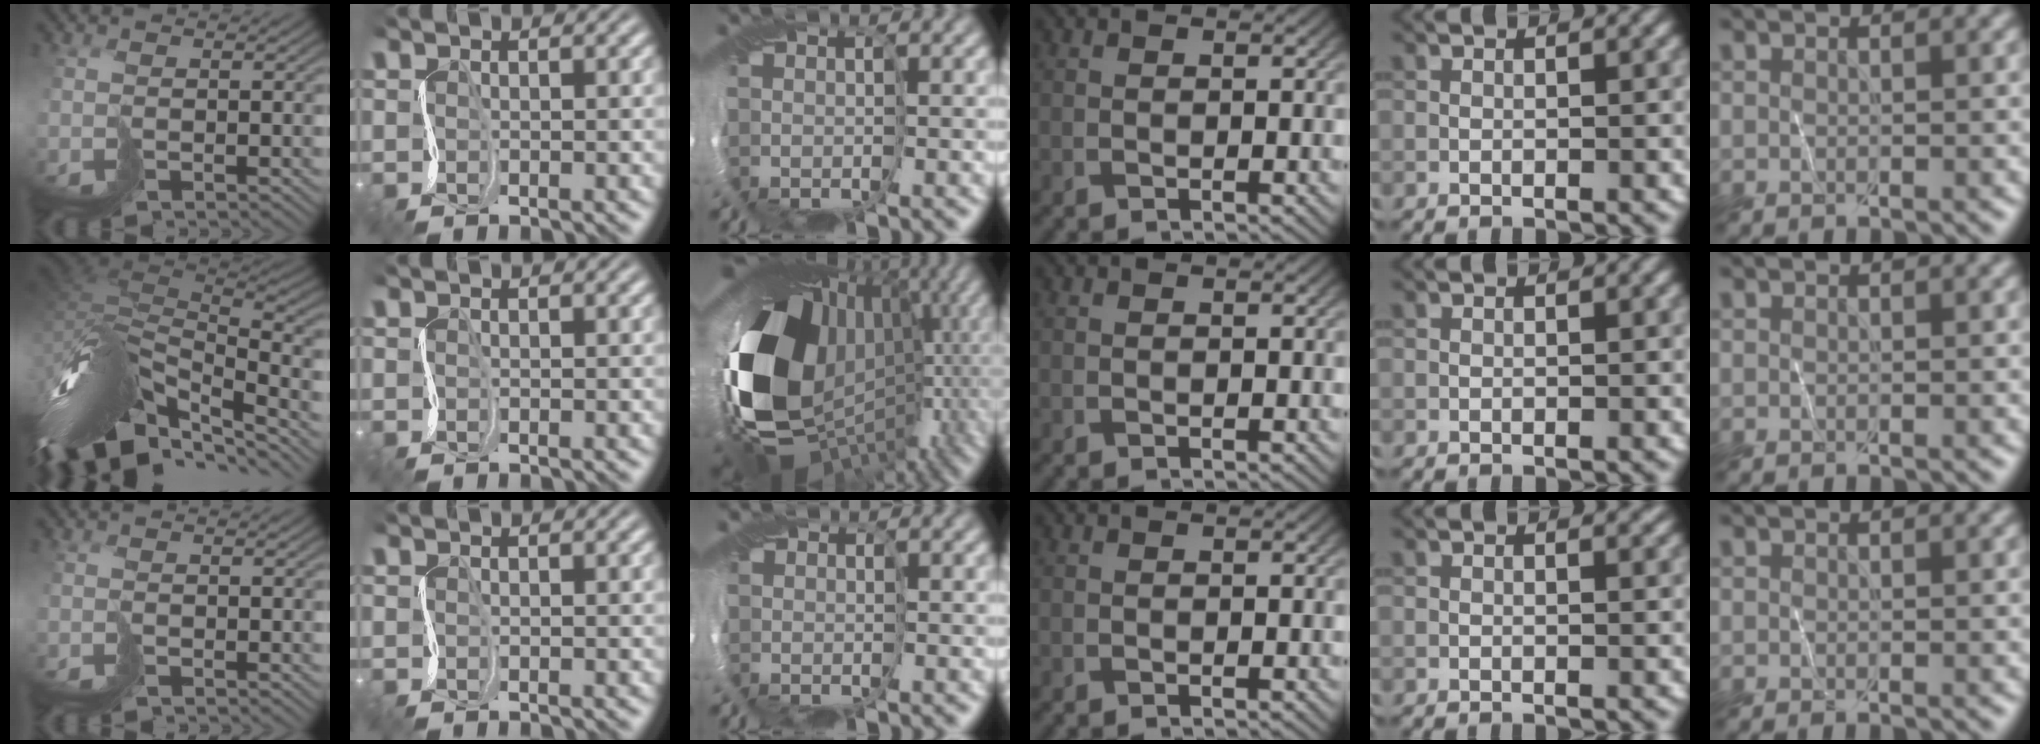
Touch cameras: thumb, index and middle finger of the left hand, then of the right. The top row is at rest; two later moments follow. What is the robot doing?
{"motion": "cut", "object": "bubble wrap"}